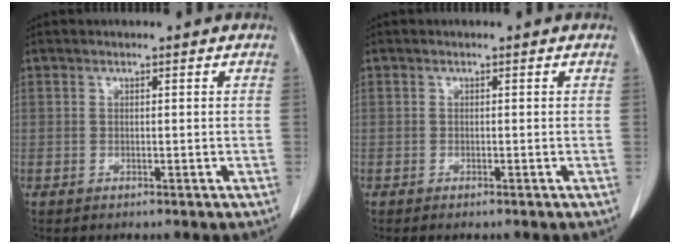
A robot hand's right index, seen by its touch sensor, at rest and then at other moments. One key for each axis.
{"total": 0.6, "fx": -0.5, "fy": 0.0, "fz": 0.3, "tx": -0.009, "ty": -0.002, "tz": -0.007}